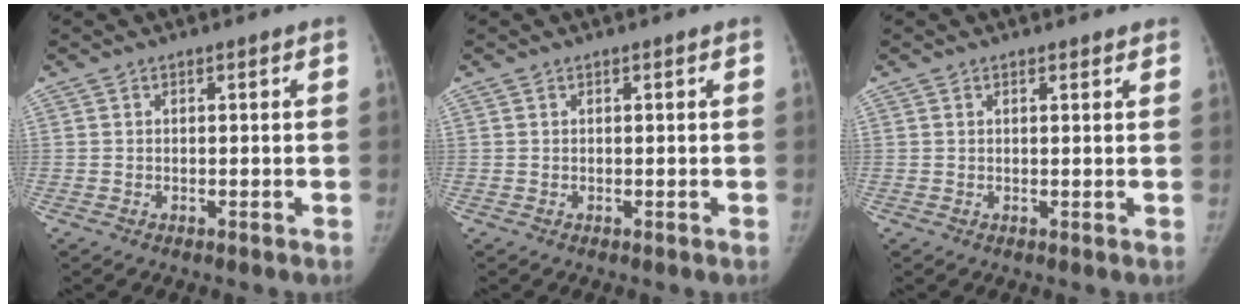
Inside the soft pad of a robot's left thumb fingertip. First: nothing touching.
{"total": 0.0}
{"total": 1.0, "force": [0.9, 0.4, 0.5], "torque": [-0.004, -0.004, 0.011]}